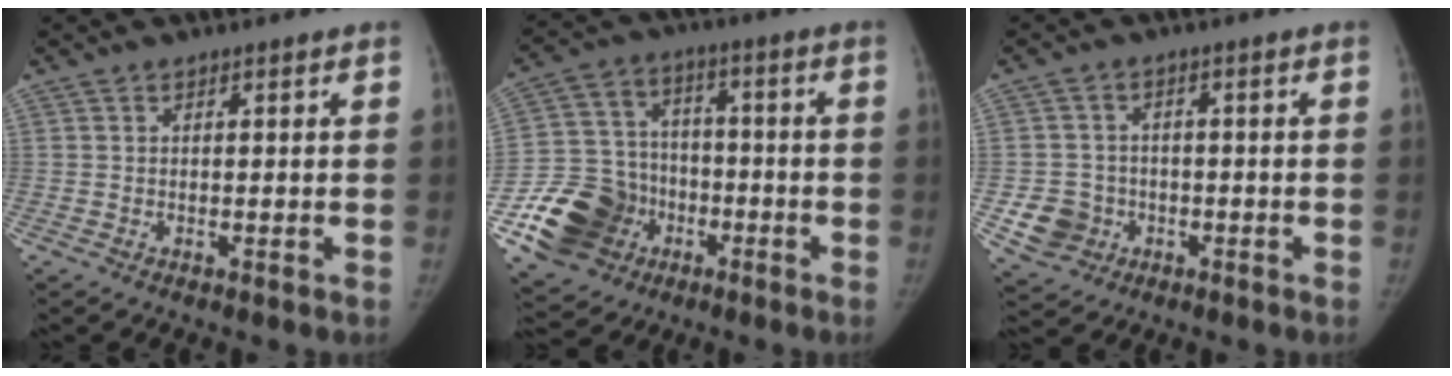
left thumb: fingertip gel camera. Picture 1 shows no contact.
{"total": 17.8, "force": [-7.0, 14.9, 6.9], "torque": [-0.117, 0.057, -0.112]}
{"total": 6.6, "force": [-2.0, 6.1, 1.7], "torque": [-0.011, 0.014, -0.029]}